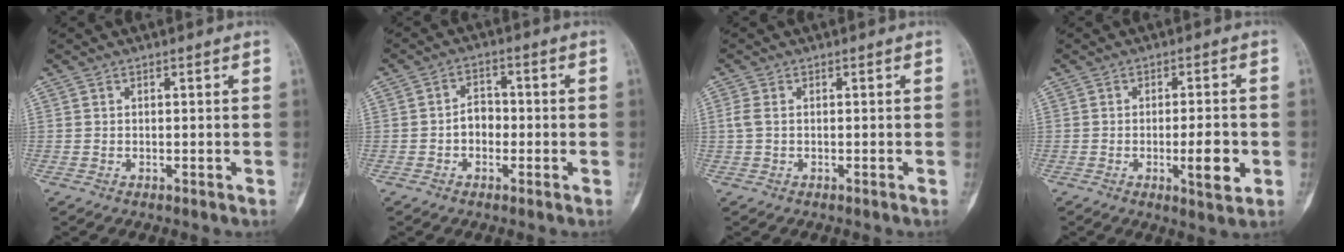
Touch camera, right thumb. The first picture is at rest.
{"total": 4.0, "force": [-1.0, 3.1, 2.4], "torque": [-0.022, 0.019, -0.024]}
{"total": 1.7, "force": [-0.1, 0.8, 1.5], "torque": [-0.046, 0.000, -0.001]}
{"total": 6.8, "force": [-1.6, 1.8, 6.4], "torque": [-0.093, -0.003, -0.019]}